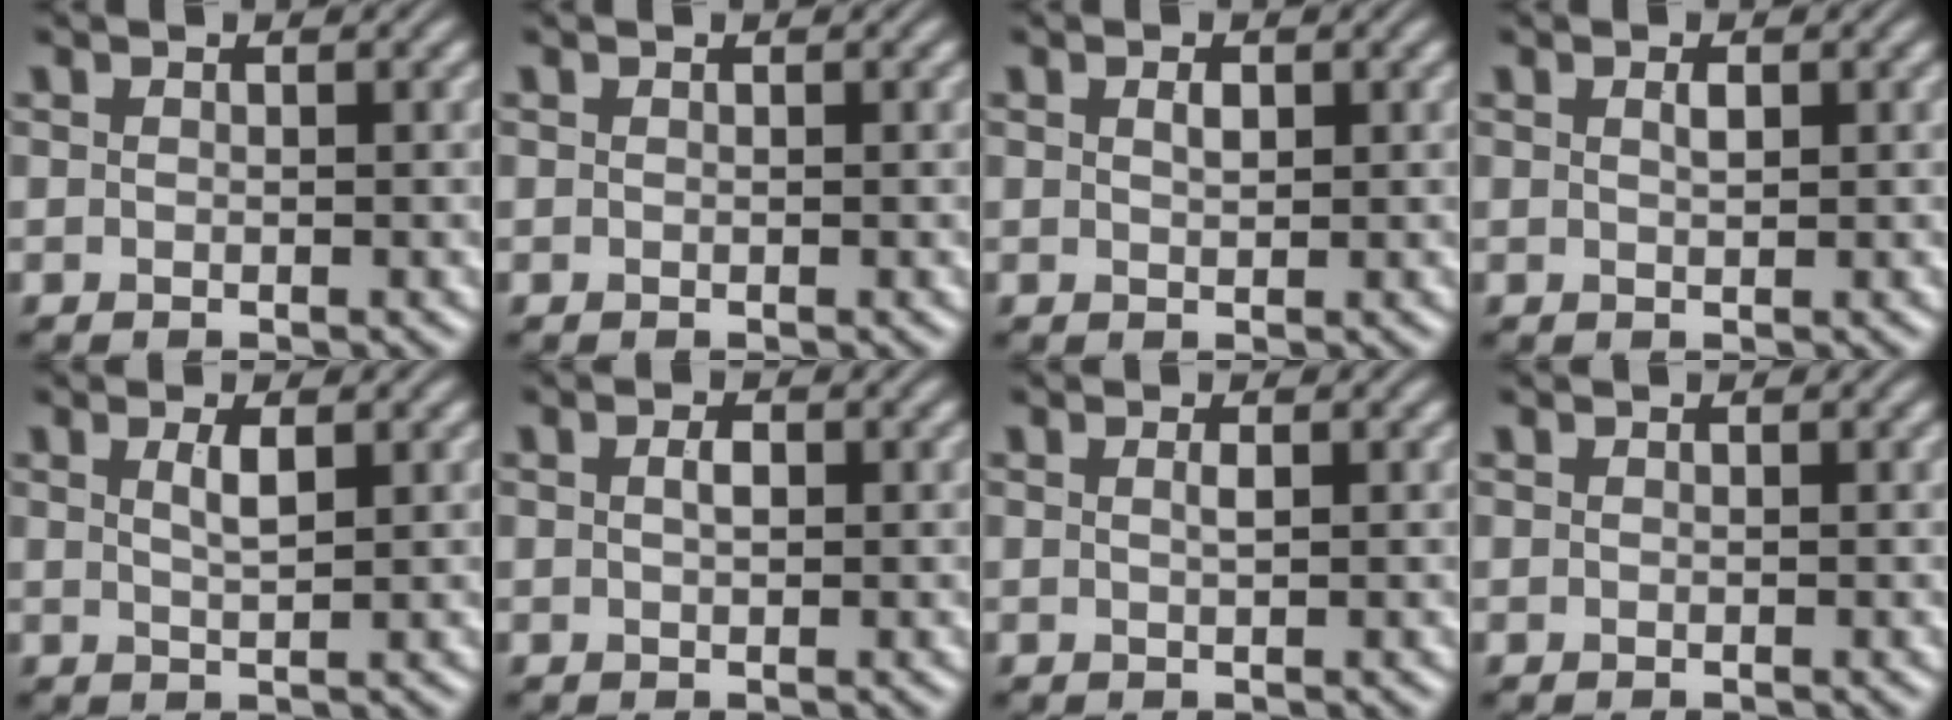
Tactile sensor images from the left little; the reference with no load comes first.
{"total": 0.0}
{"total": 1.0, "force": [0.5, 0.5, 0.7], "torque": [-0.016, 0.001, 0.010]}
{"total": 0.9, "force": [0.4, 0.3, 0.7], "torque": [-0.015, 0.001, 0.008]}
{"total": 1.8, "force": [0.8, 0.4, 1.5], "torque": [-0.028, 0.001, 0.014]}
{"total": 1.1, "force": [0.2, 0.6, 1.0], "torque": [-0.020, 0.003, 0.003]}
{"total": 0.8, "force": [0.2, 0.2, 0.8], "torque": [-0.013, 0.005, 0.003]}
{"total": 0.0}